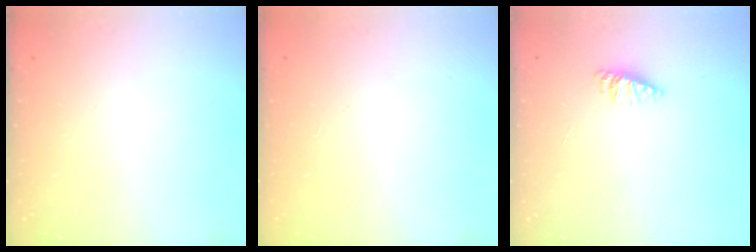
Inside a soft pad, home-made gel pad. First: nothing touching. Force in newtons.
{"total": 0.0}
{"total": 2.9, "press": 2.9, "slide": 0.3}